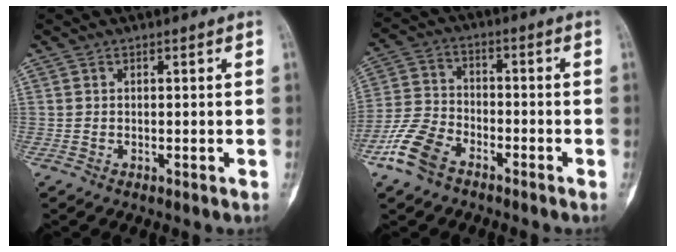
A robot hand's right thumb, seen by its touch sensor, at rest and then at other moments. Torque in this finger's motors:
{"motor_torque": [0.19, 0.35, -0.08, -0.12, 0.07]}